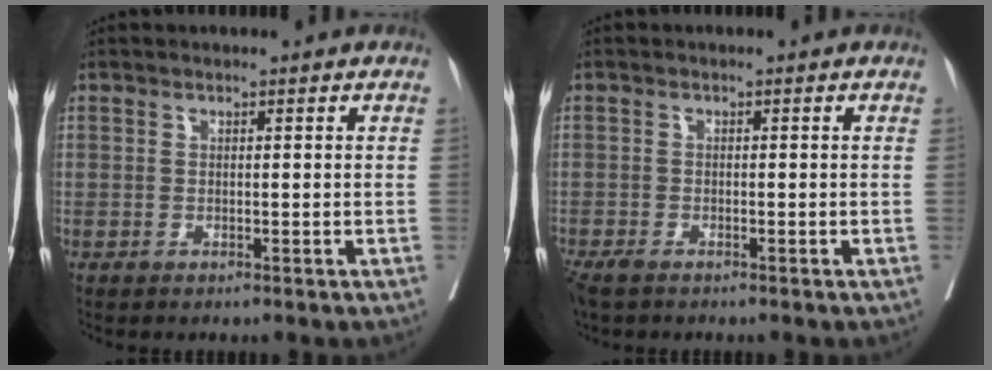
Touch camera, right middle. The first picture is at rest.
{"total": 3.5, "force": [-2.6, 1.2, 1.9], "torque": [-0.038, -0.010, -0.043]}